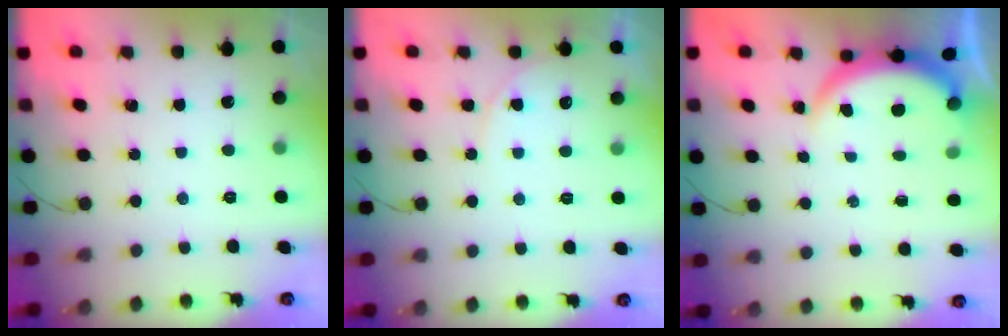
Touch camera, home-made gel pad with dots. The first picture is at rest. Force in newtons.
{"total": 5.5, "press": 5.5, "slide": 0.5}
{"total": 3.7, "press": 3.7, "slide": 0.1}